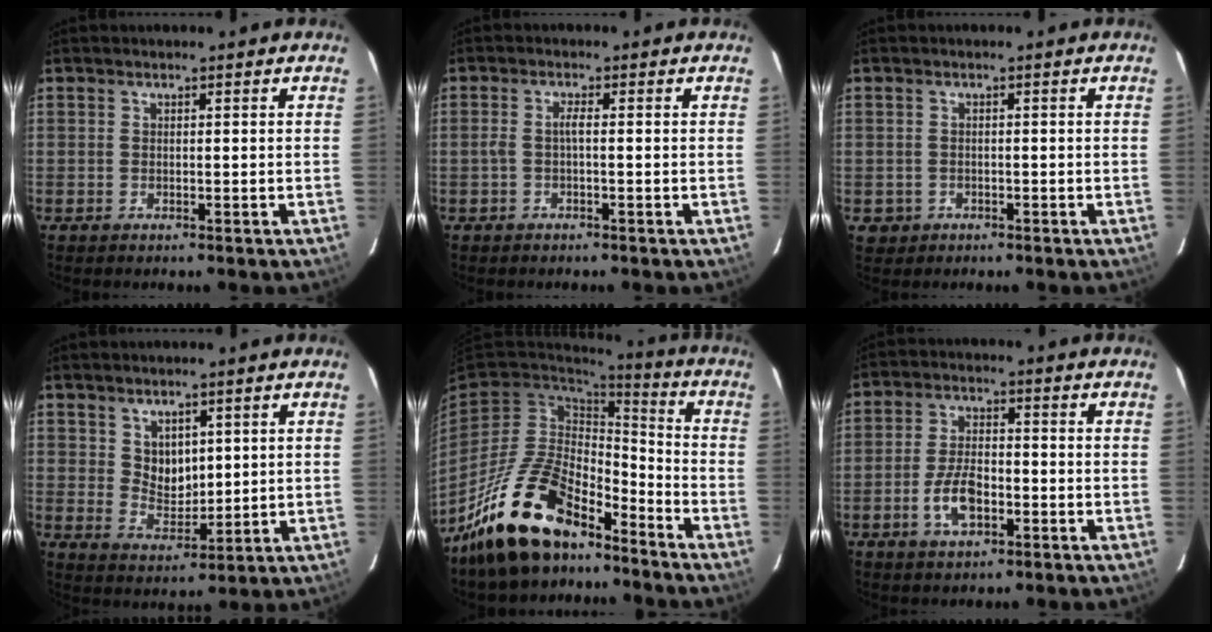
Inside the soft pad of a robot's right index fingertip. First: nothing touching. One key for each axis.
{"total": 1.8, "fx": -0.5, "fy": 0.1, "fz": 1.7, "tx": -0.035, "ty": 0.003, "tz": -0.010}
{"total": 2.4, "fx": -0.8, "fy": 2.3, "fz": 0.4, "tx": -0.014, "ty": 0.001, "tz": -0.006}
{"total": 5.6, "fx": 2.4, "fy": 4.1, "fz": 2.9, "tx": -0.044, "ty": -0.003, "tz": 0.053}
{"total": 19.6, "fx": -14.2, "fy": 8.4, "fz": 10.5, "tx": -0.218, "ty": -0.002, "tz": -0.247}
{"total": 7.3, "fx": -2.9, "fy": 3.6, "fz": 5.7, "tx": -0.120, "ty": 0.003, "tz": -0.050}